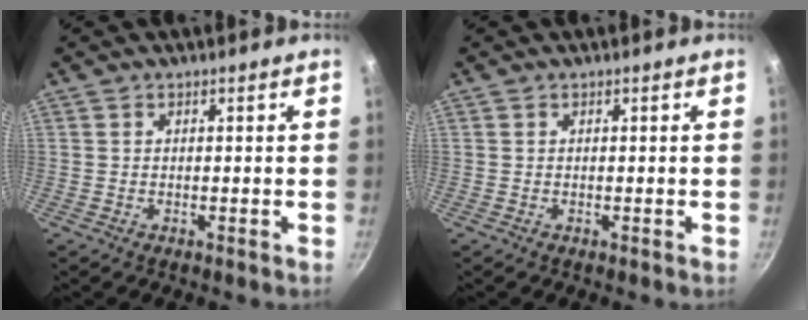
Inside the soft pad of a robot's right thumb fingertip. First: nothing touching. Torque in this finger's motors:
{"motor_torque": [-0.30, 0.18, 0.05, -0.05, 0.00]}